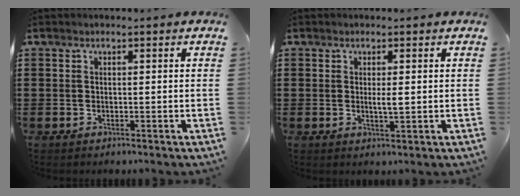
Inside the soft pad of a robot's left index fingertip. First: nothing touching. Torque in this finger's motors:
{"motor_torque": [0.55, -0.04, 0.10, 0.03]}